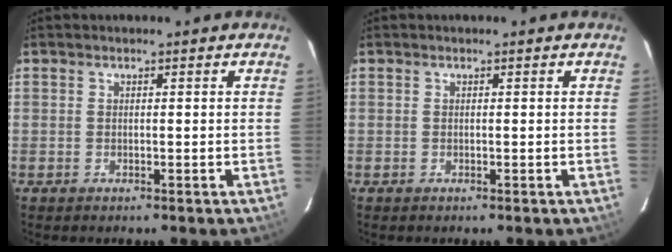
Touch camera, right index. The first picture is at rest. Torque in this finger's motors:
{"motor_torque": [0.05, 0.08, 0.00, 0.00]}